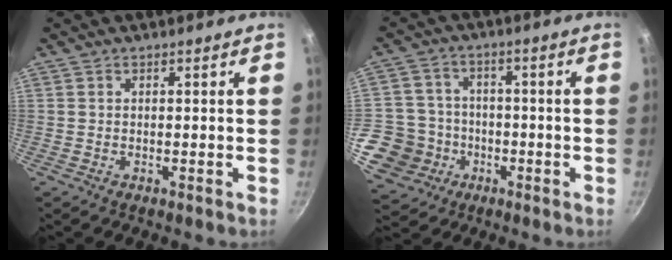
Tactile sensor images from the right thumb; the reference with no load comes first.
{"total": 12.9, "force": [-4.1, 11.3, 4.5], "torque": [-0.071, 0.034, -0.072]}